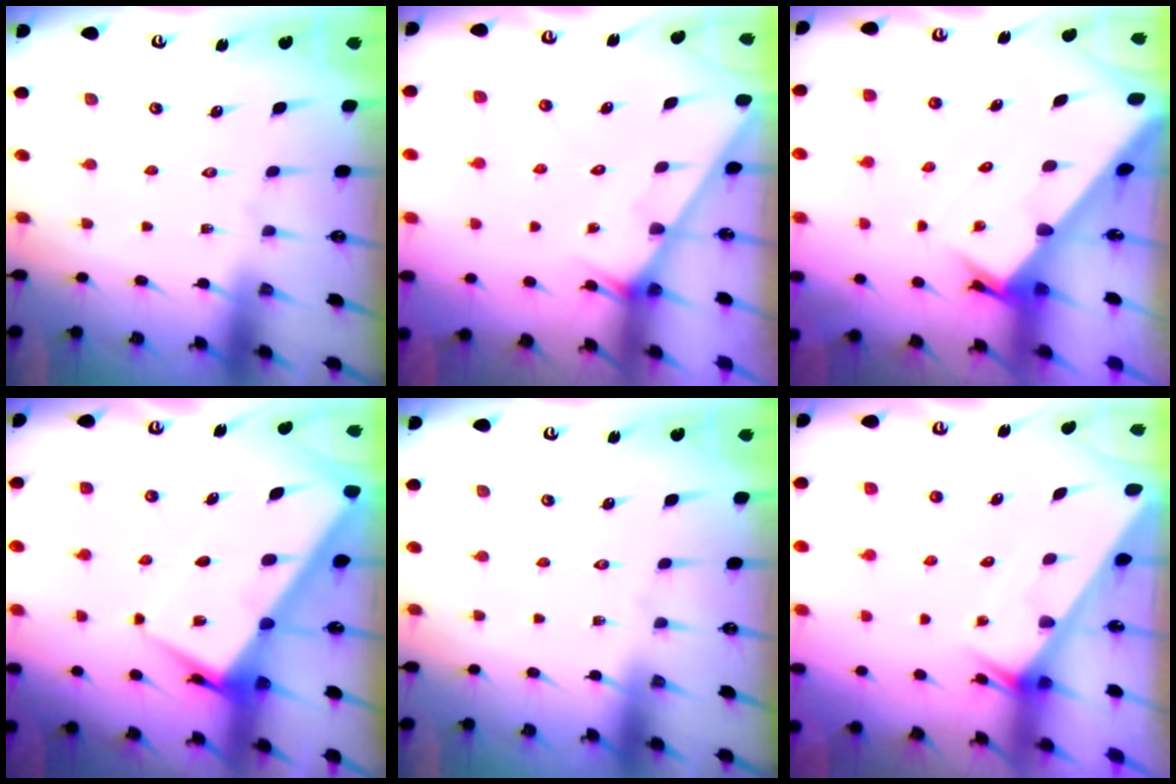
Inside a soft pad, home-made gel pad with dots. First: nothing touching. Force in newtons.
{"total": 2.2, "press": 2.2, "slide": 0.2}
{"total": 3.6, "press": 3.6, "slide": 0.3}
{"total": 8.4, "press": 8.3, "slide": 1.0}
{"total": 0.0}
{"total": 3.6, "press": 3.6, "slide": 0.4}